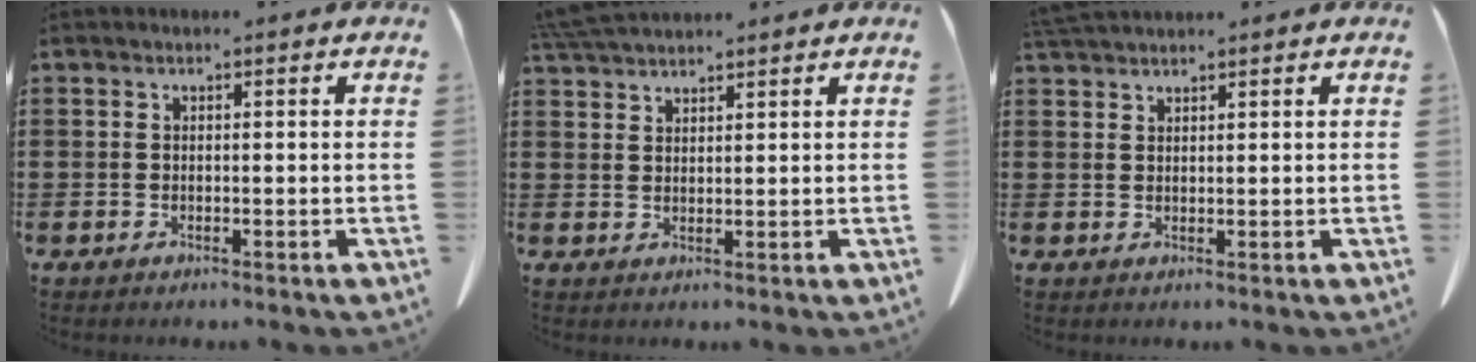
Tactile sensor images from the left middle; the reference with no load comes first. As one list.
[{"total": 4.1, "force": [4.0, 0.4, 1.2], "torque": [-0.034, -0.005, 0.076]}, {"total": 2.4, "force": [2.2, 0.3, 0.7], "torque": [-0.020, -0.001, 0.044]}]